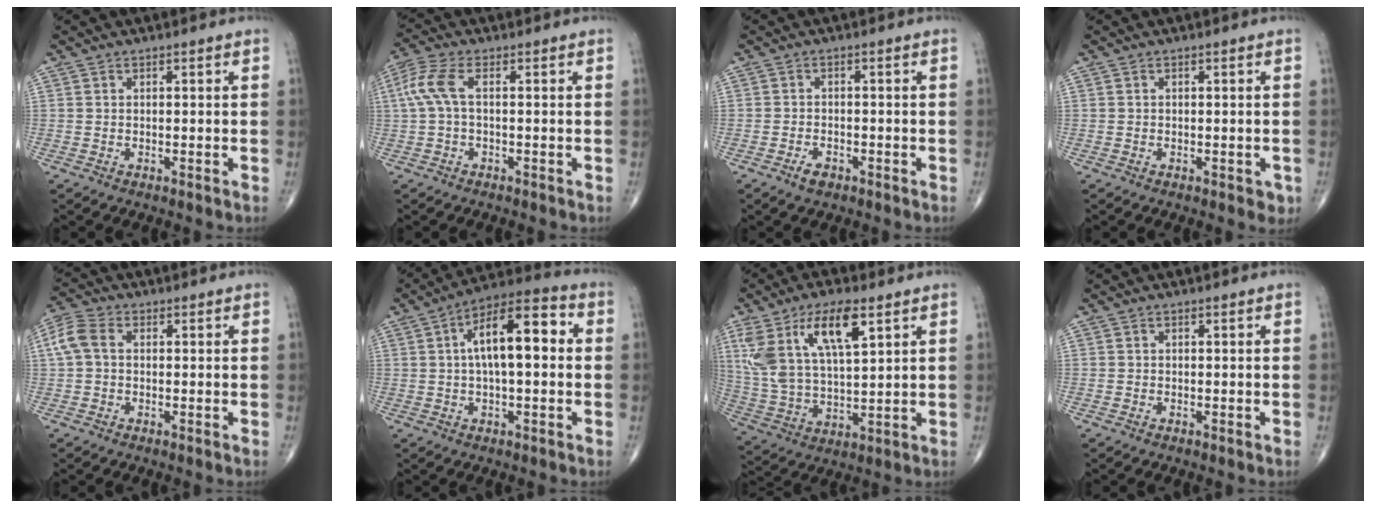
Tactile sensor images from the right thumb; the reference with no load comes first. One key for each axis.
{"total": 5.9, "fx": 0.5, "fy": 2.3, "fz": 5.4, "tx": -0.149, "ty": 0.021, "tz": 0.007}
{"total": 2.4, "fx": -1.6, "fy": 1.2, "fz": 1.3, "tx": -0.020, "ty": 0.005, "tz": -0.026}
{"total": 1.6, "fx": -0.6, "fy": 1.0, "fz": 1.1, "tx": 0.000, "ty": 0.000, "tz": -0.008}
{"total": 5.6, "fx": 0.6, "fy": 3.8, "fz": 4.0, "tx": -0.098, "ty": 0.020, "tz": 0.006}
{"total": 14.1, "fx": 2.0, "fy": 5.8, "fz": 12.7, "tx": -0.198, "ty": 0.032, "tz": 0.022}
{"total": 16.3, "fx": 7.5, "fy": 6.5, "fz": 12.9, "tx": -0.252, "ty": -0.016, "tz": 0.146}
{"total": 0.0}